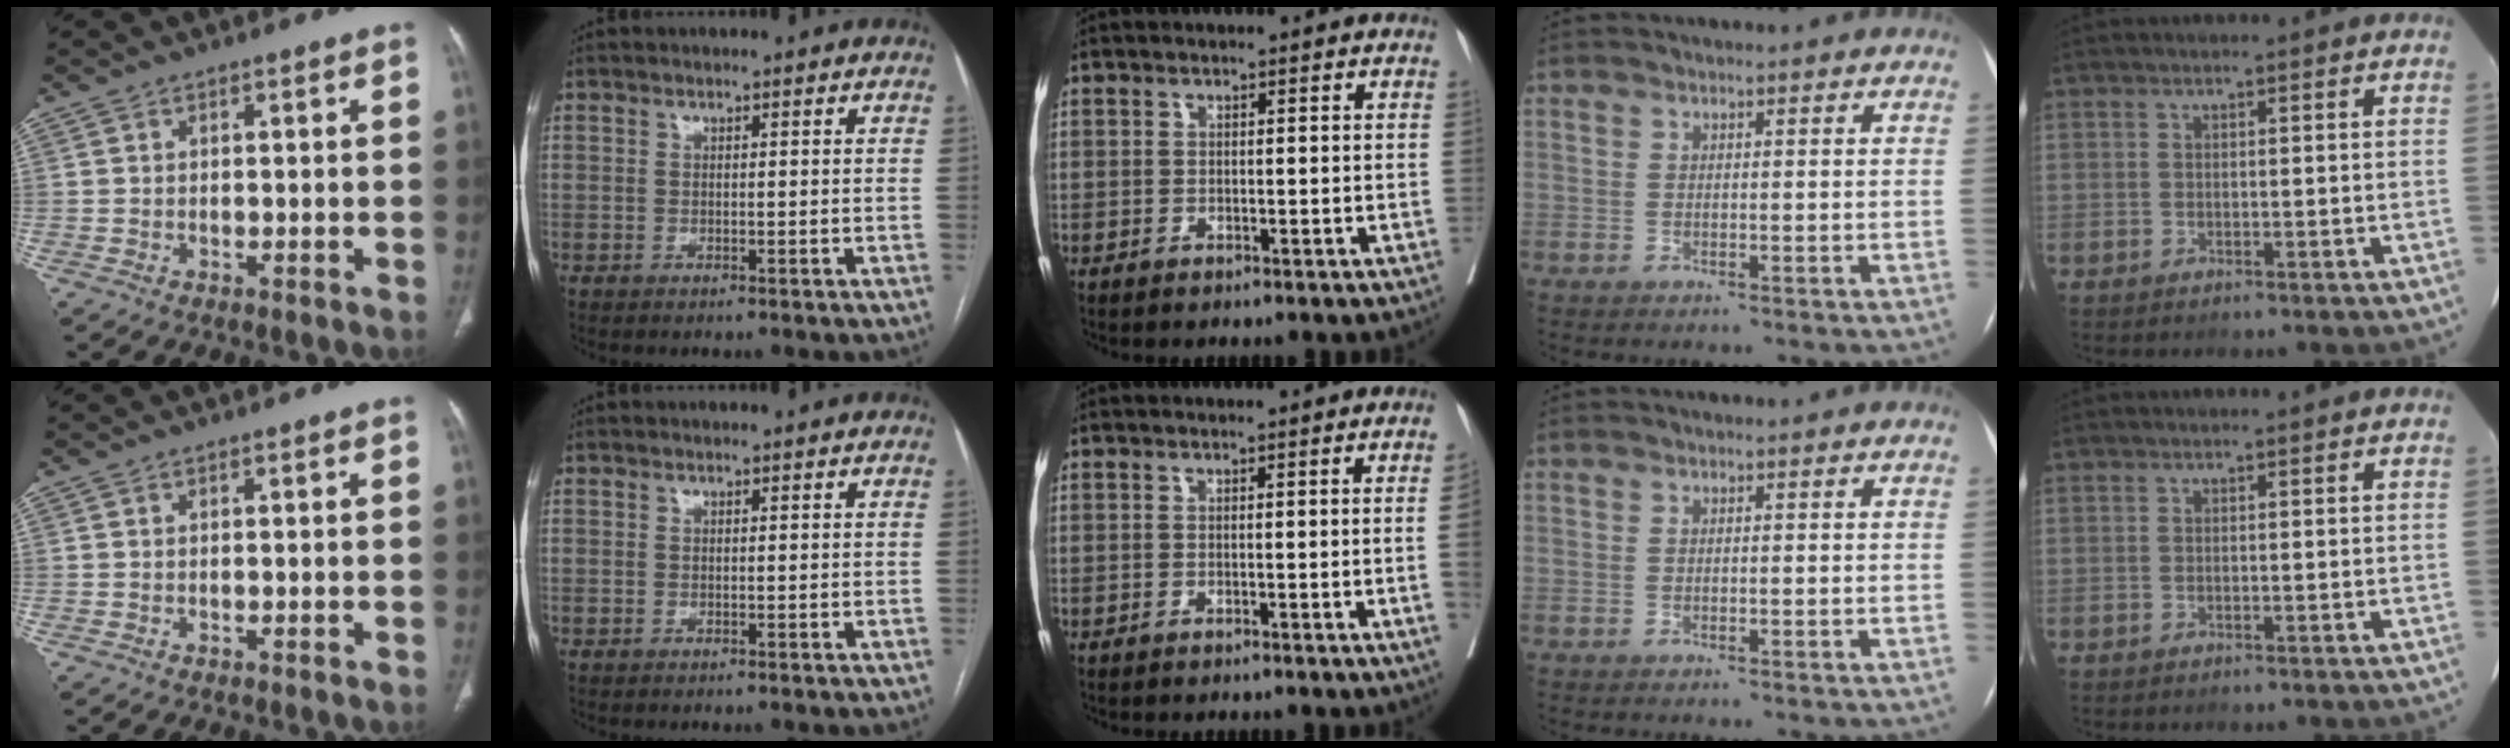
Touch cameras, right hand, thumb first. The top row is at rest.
{"middle": {"total": 2.2, "force": [-0.2, -0.9, 2.0], "torque": [-0.030, -0.004, 0.002]}}